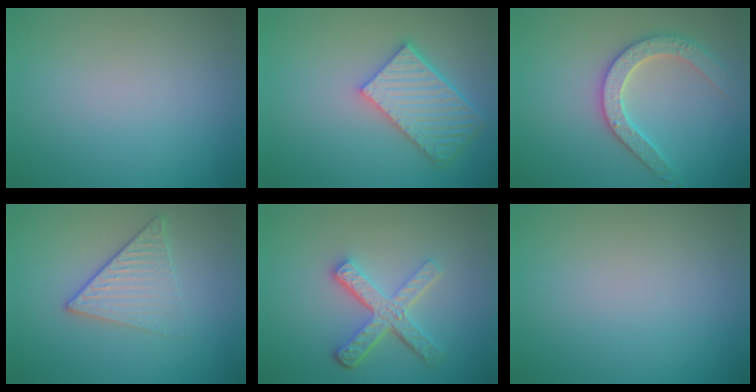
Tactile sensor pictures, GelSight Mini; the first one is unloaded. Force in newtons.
{"total": 5.5, "press": 4.6, "slide": 3.0}
{"total": 3.5, "press": 3.4, "slide": 0.5}
{"total": 3.3, "press": 2.8, "slide": 1.8}
{"total": 4.9, "press": 3.6, "slide": 3.3}
{"total": 0.0}